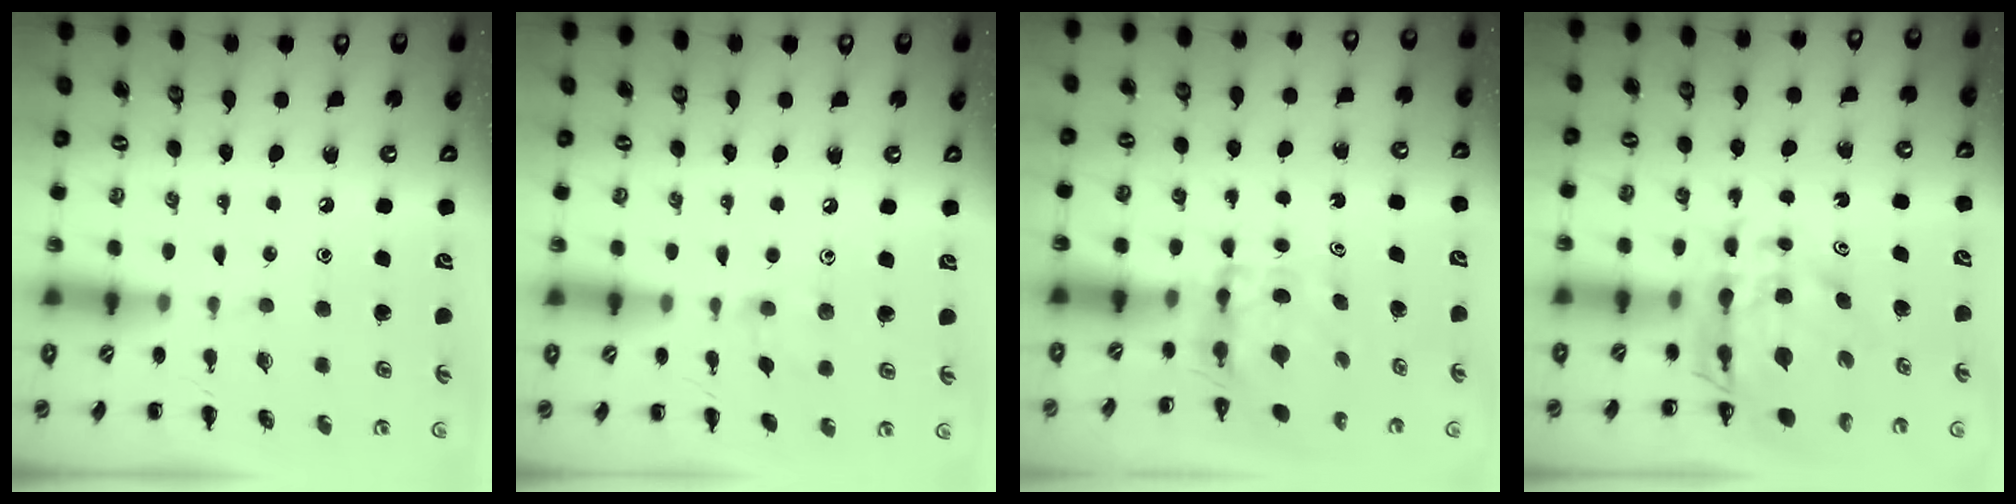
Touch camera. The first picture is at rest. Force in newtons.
{"total": 4.3, "press": 4.0, "slide": 1.6}
{"total": 3.9, "press": 3.9, "slide": 0.3}
{"total": 8.9, "press": 8.3, "slide": 3.3}